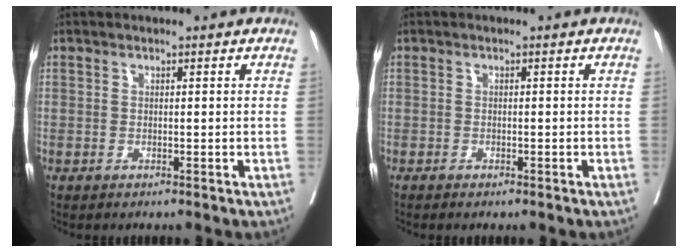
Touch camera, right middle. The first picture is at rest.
{"total": 1.3, "force": [-1.1, 0.4, 0.7], "torque": [-0.013, -0.003, -0.012]}